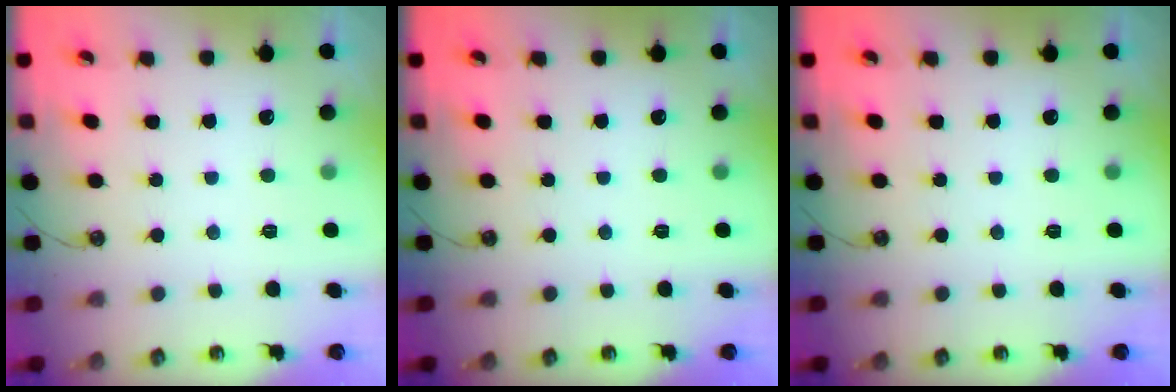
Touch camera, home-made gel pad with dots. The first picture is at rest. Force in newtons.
{"total": 0.0}
{"total": 0.0}